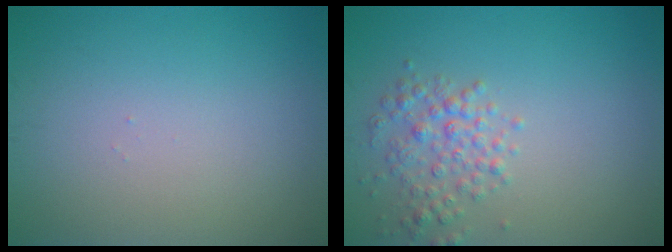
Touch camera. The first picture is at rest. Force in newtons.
{"total": 2.8, "press": 2.8, "slide": 0.1}